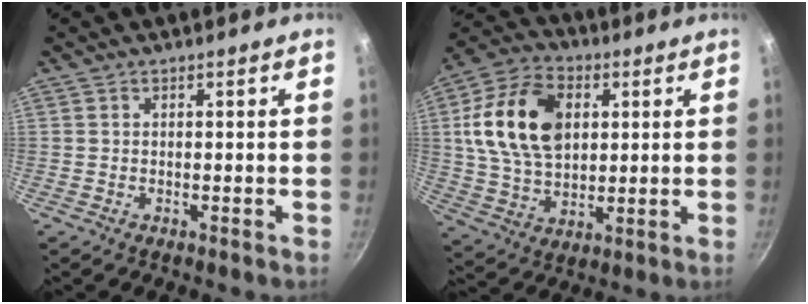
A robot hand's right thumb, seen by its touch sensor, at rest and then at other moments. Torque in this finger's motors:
{"motor_torque": [0.16, 0.97, 0.88, 0.54, 0.43]}